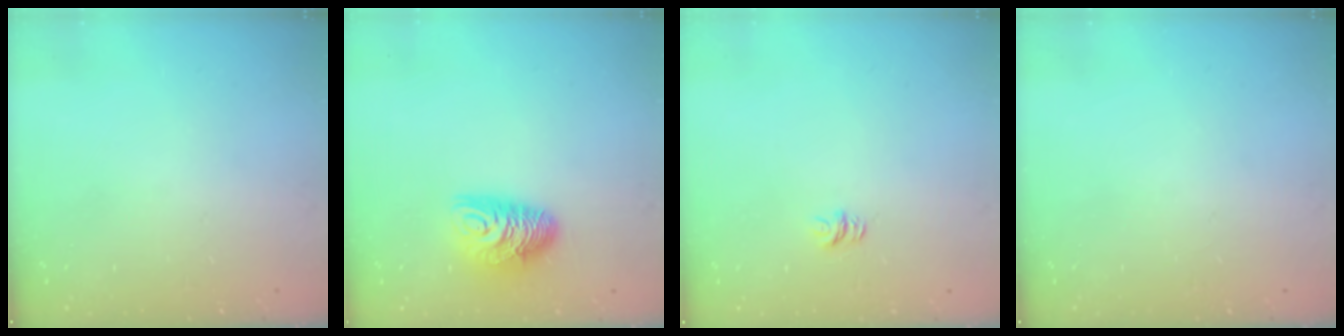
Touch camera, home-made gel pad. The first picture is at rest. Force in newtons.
{"total": 10.2, "press": 10.2, "slide": 0.5}
{"total": 3.5, "press": 3.5, "slide": 0.3}
{"total": 0.0}